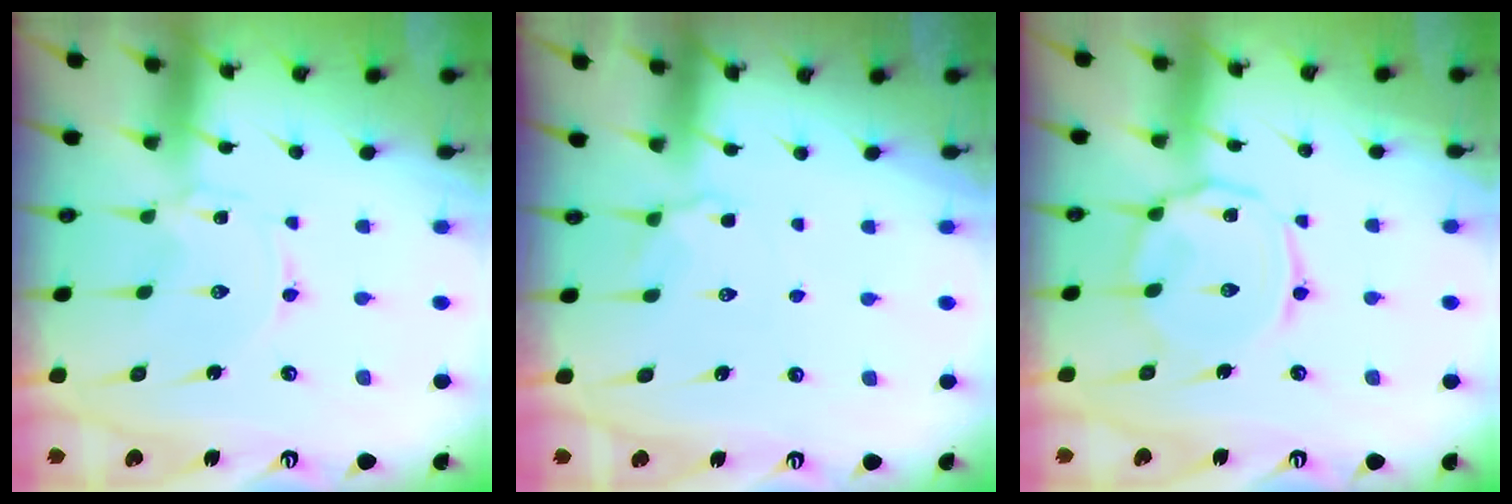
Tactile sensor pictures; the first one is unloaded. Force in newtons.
{"total": 4.1, "press": 3.7, "slide": 1.7}
{"total": 9.0, "press": 9.0, "slide": 0.8}